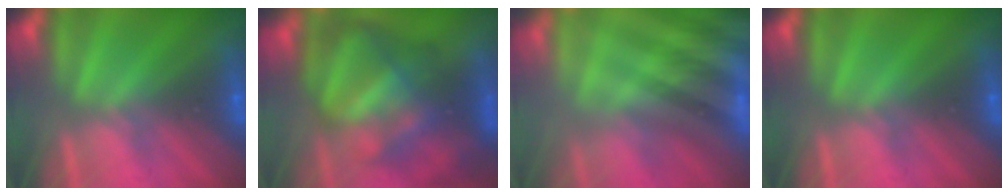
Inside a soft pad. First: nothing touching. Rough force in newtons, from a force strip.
{"total": 10.8}
{"total": 8.9}
{"total": 0.0}